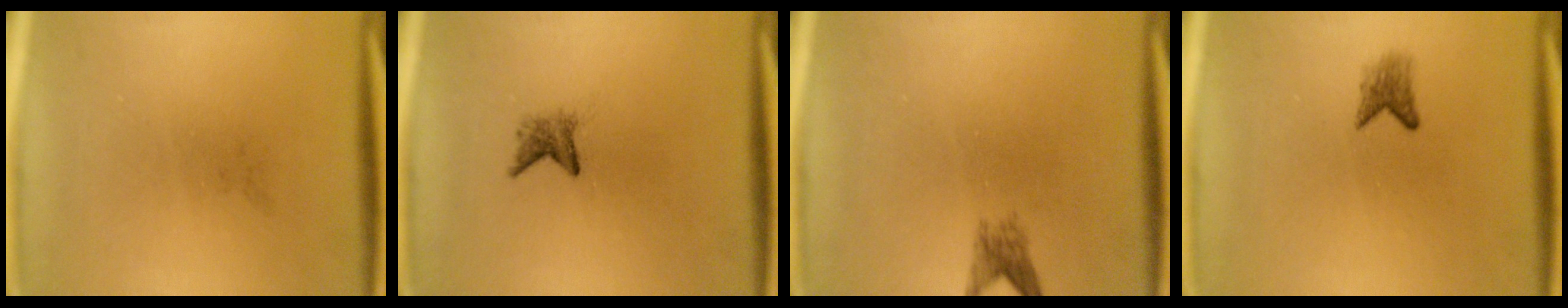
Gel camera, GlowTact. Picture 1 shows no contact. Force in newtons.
{"total": 1.8}
{"total": 1.9}
{"total": 1.8}